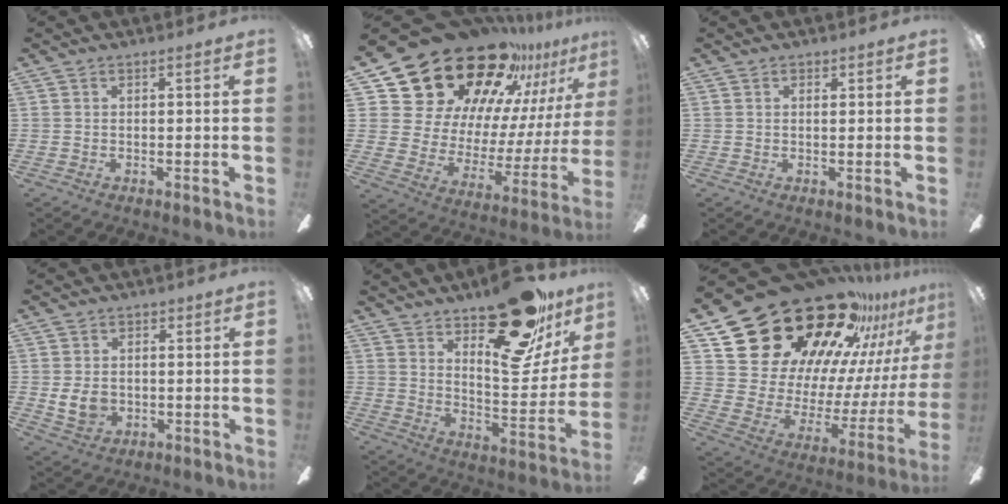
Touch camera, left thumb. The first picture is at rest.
{"total": 28.4, "force": [22.9, 12.8, 11.0], "torque": [-0.170, -0.187, 0.422]}
{"total": 1.0, "force": [0.5, 0.6, 0.5], "torque": [-0.002, -0.001, 0.008]}
{"total": 6.7, "force": [-0.1, 5.5, 3.8], "torque": [-0.075, 0.003, -0.001]}
{"total": 24.0, "force": [16.4, 9.5, 14.7], "torque": [-0.185, -0.106, 0.269]}
{"total": 30.8, "force": [23.6, 14.7, 13.2], "torque": [-0.172, -0.195, 0.445]}